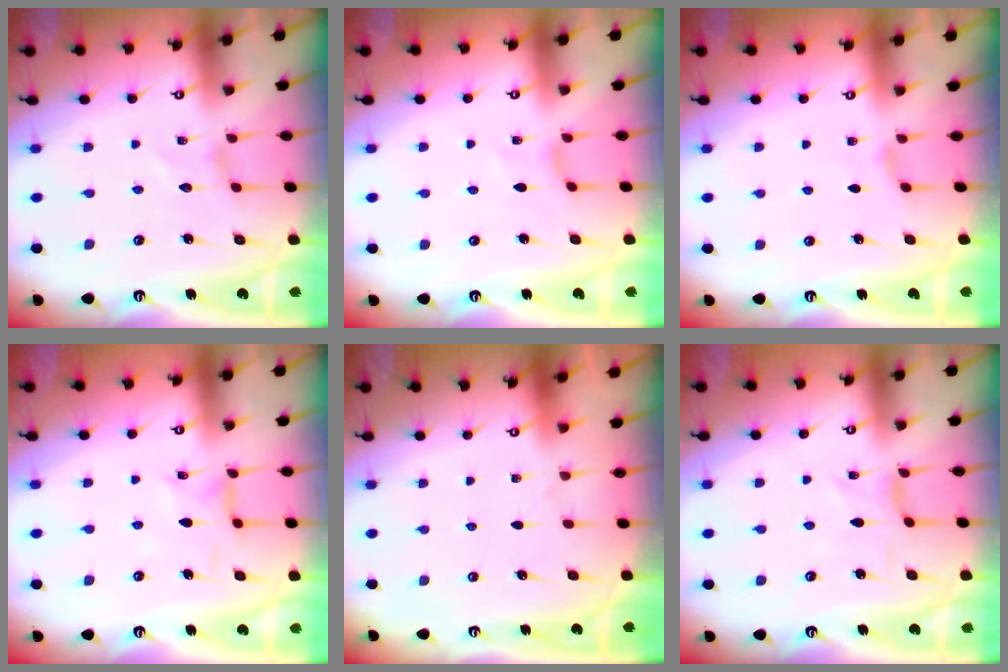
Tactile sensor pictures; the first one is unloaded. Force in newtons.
{"total": 0.0}
{"total": 0.8, "press": 0.7, "slide": 0.3}
{"total": 1.7, "press": 1.6, "slide": 0.4}
{"total": 0.0}
{"total": 0.9, "press": 0.9, "slide": 0.3}